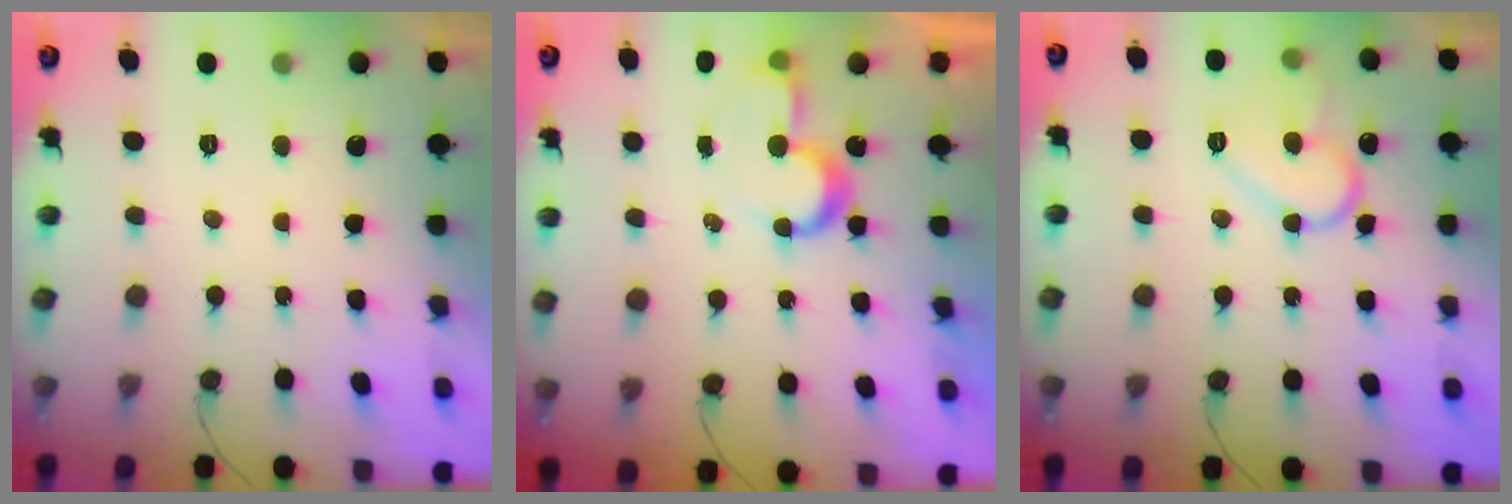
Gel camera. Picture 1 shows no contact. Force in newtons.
{"total": 7.8, "press": 7.8, "slide": 0.2}
{"total": 13.2, "press": 13.1, "slide": 1.2}